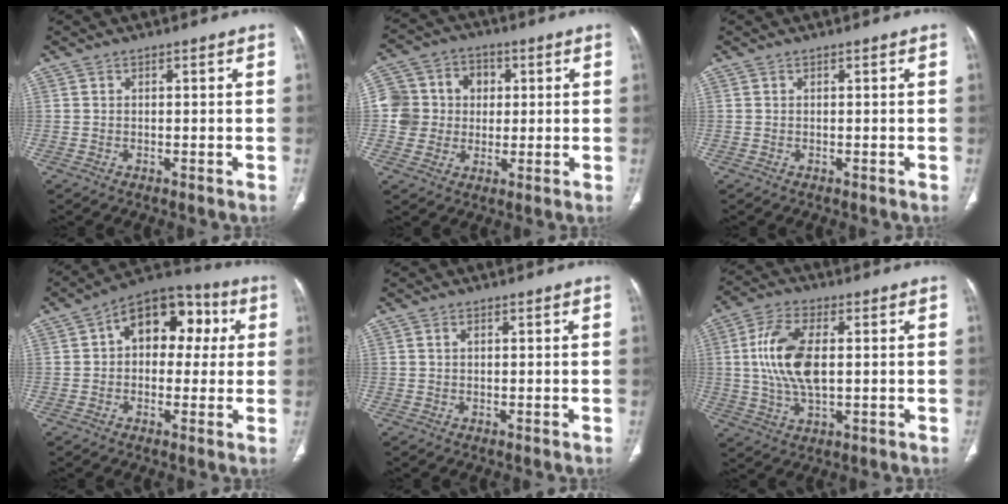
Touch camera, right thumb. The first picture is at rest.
{"total": 10.9, "force": [0.8, 10.2, 3.5], "torque": [-0.035, 0.020, 0.012]}
{"total": 0.0}
{"total": 14.2, "force": [3.0, 9.5, 10.2], "torque": [-0.096, 0.034, 0.031]}
{"total": 0.7, "force": [0.3, 0.4, 0.5], "torque": [-0.012, 0.002, 0.005]}
{"total": 12.3, "force": [1.2, 6.1, 10.7], "torque": [-0.223, 0.003, 0.024]}